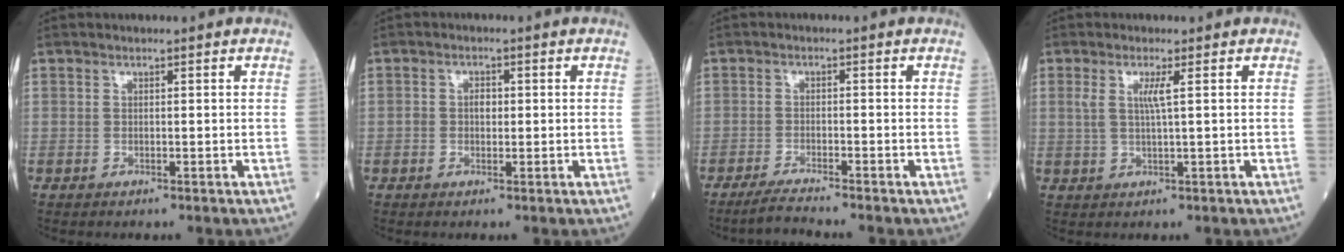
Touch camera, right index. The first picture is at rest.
{"total": 1.9, "force": [0.0, 1.2, 1.4], "torque": [-0.025, 0.005, -0.001]}
{"total": 3.6, "force": [-3.3, -0.9, 1.1], "torque": [-0.028, -0.016, -0.064]}
{"total": 2.8, "force": [0.8, -0.2, 2.7], "torque": [-0.061, 0.001, 0.016]}